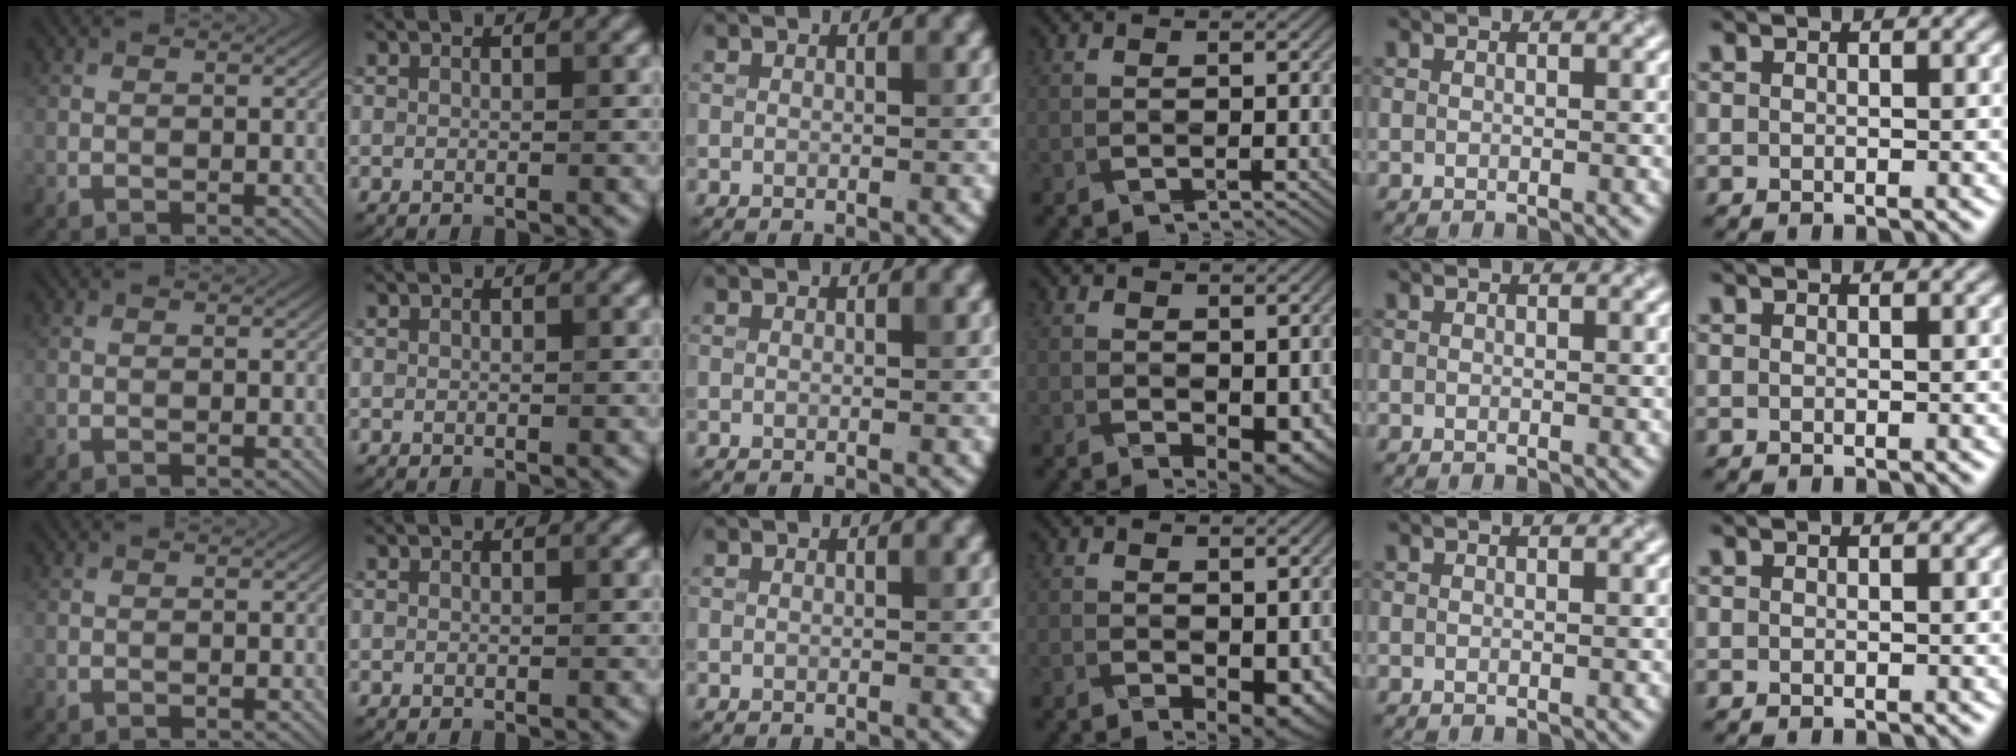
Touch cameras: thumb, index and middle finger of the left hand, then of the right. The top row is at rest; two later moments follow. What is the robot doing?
{"motion": "fold", "object": "plastic wrap"}